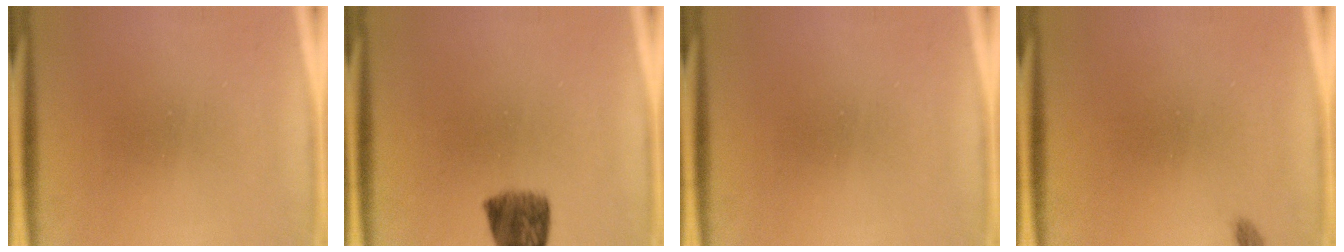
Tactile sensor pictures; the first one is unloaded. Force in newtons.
{"total": 7.1}
{"total": 0.0}
{"total": 1.1}